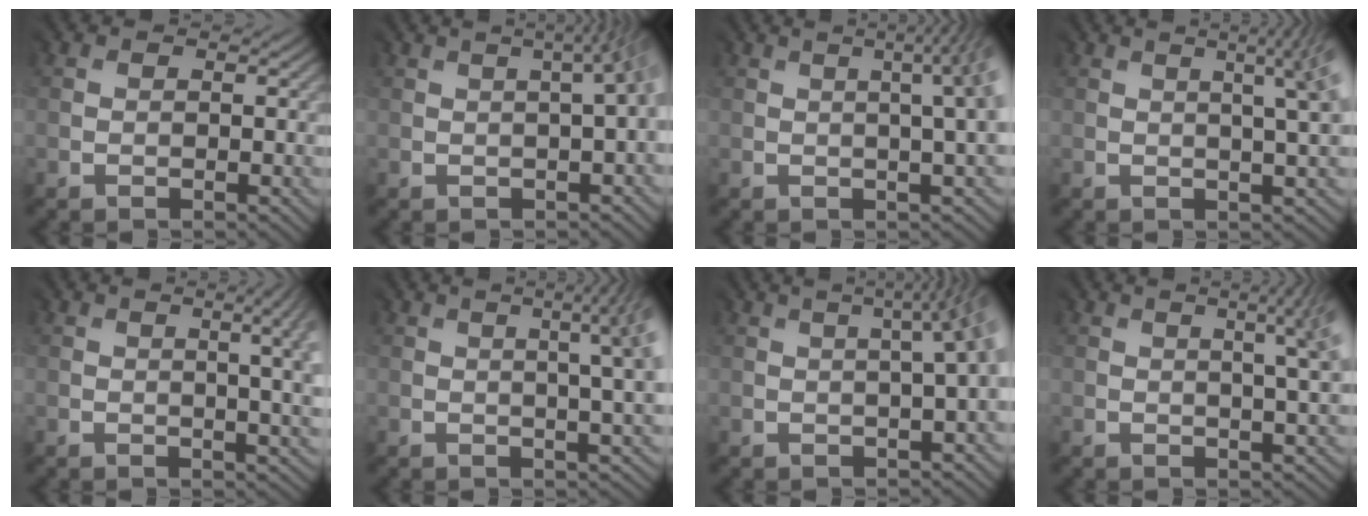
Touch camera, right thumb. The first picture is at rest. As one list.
[{"total": 4.3, "force": [0.4, 0.8, 4.2], "torque": [-0.021, 0.032, -0.012]}, {"total": 7.3, "force": [1.0, 1.8, 7.0], "torque": [-0.047, 0.042, -0.002]}, {"total": 7.2, "force": [2.2, 1.7, 6.6], "torque": [-0.052, 0.034, 0.013]}, {"total": 7.9, "force": [1.2, 2.9, 7.3], "torque": [-0.052, 0.035, 0.002]}, {"total": 8.0, "force": [1.7, 2.1, 7.5], "torque": [-0.067, 0.043, 0.009]}, {"total": 6.5, "force": [0.9, 1.5, 6.2], "torque": [-0.033, 0.049, -0.008]}, {"total": 6.4, "force": [2.0, 1.6, 5.9], "torque": [-0.043, 0.032, 0.009]}]